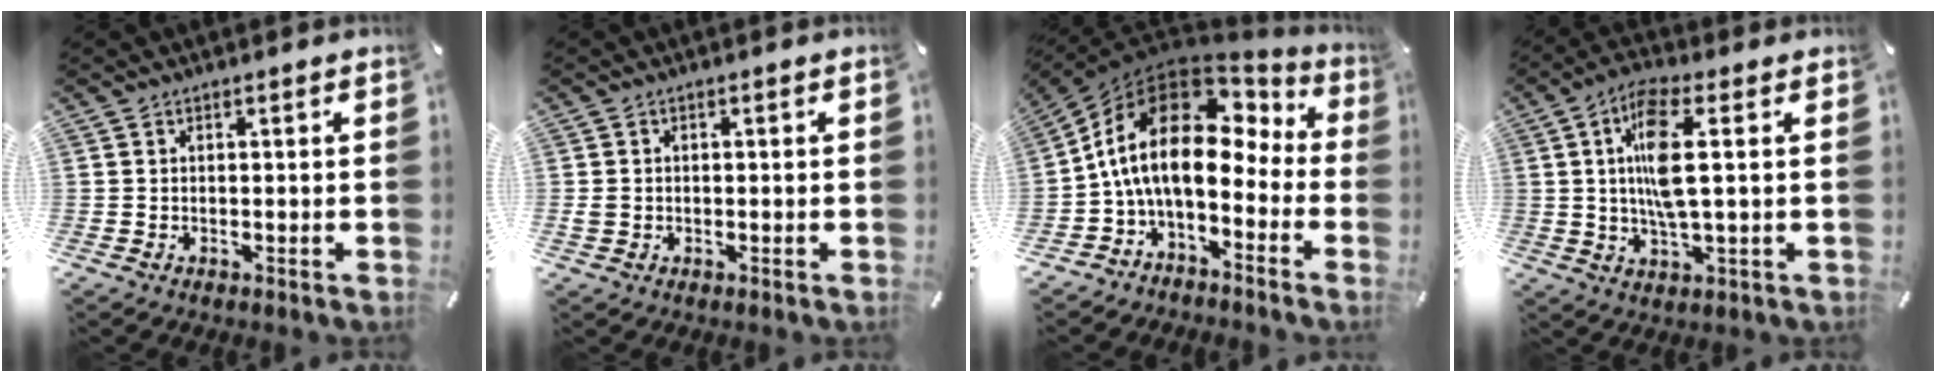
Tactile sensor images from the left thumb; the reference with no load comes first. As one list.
[{"total": 1.6, "force": [-0.3, 1.4, 0.7], "torque": [-0.013, 0.005, -0.008]}, {"total": 16.9, "force": [1.2, 9.6, 13.8], "torque": [-0.283, -0.014, 0.016]}, {"total": 10.7, "force": [1.5, 2.9, 10.2], "torque": [-0.211, -0.003, 0.021]}]